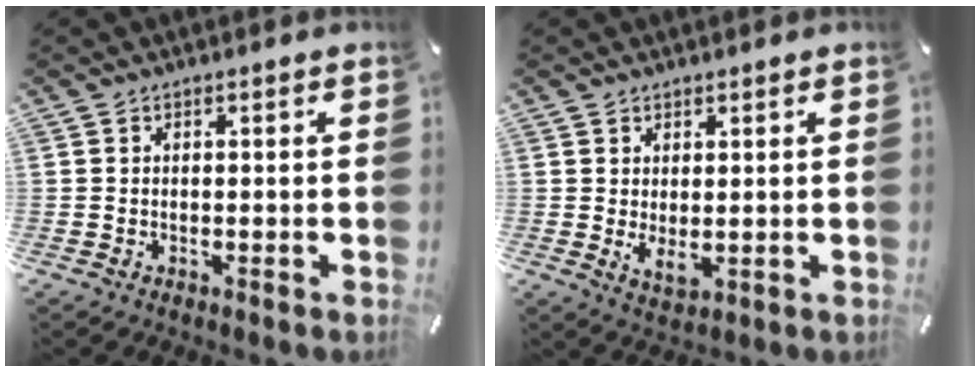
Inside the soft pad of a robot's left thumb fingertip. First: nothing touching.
{"total": 3.4, "force": [0.6, 1.8, 2.9], "torque": [-0.057, -0.009, 0.008]}